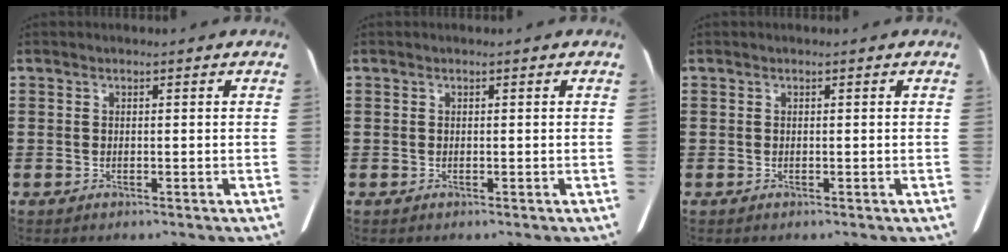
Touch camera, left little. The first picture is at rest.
{"total": 0.0}
{"total": 0.0}